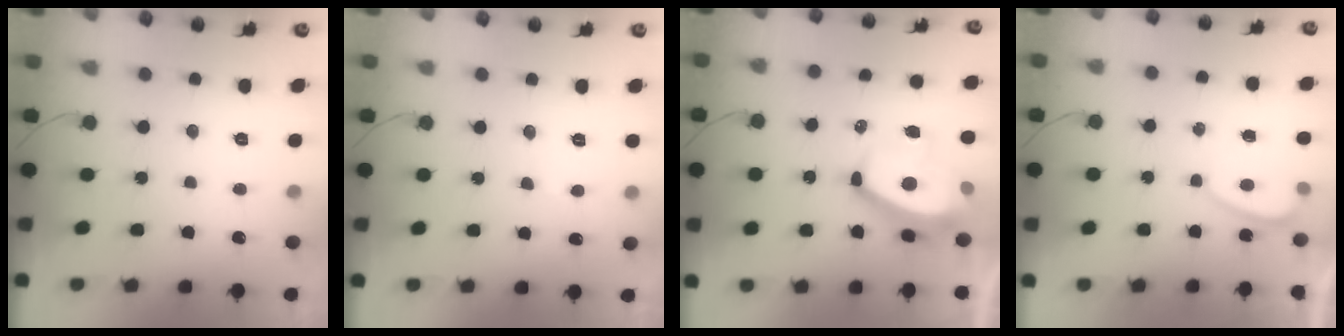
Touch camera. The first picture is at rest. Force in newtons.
{"total": 1.7, "press": 1.6, "slide": 0.4}
{"total": 13.0, "press": 12.7, "slide": 2.8}
{"total": 1.8, "press": 1.7, "slide": 0.6}